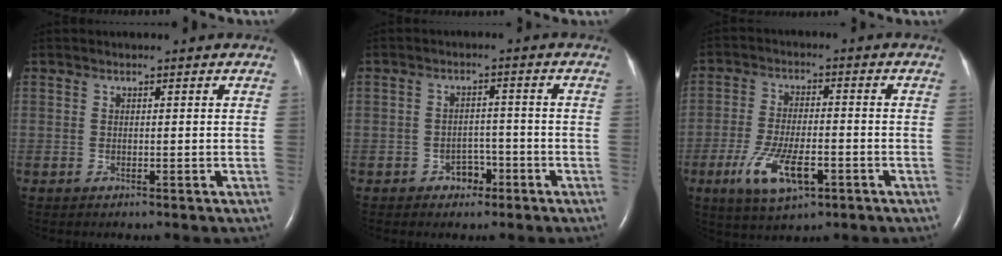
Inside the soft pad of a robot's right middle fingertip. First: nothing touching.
{"total": 3.2, "force": [-1.9, 2.3, 1.2], "torque": [-0.013, 0.009, -0.024]}
{"total": 9.3, "force": [-4.0, 3.1, 7.7], "torque": [-0.159, -0.012, -0.066]}